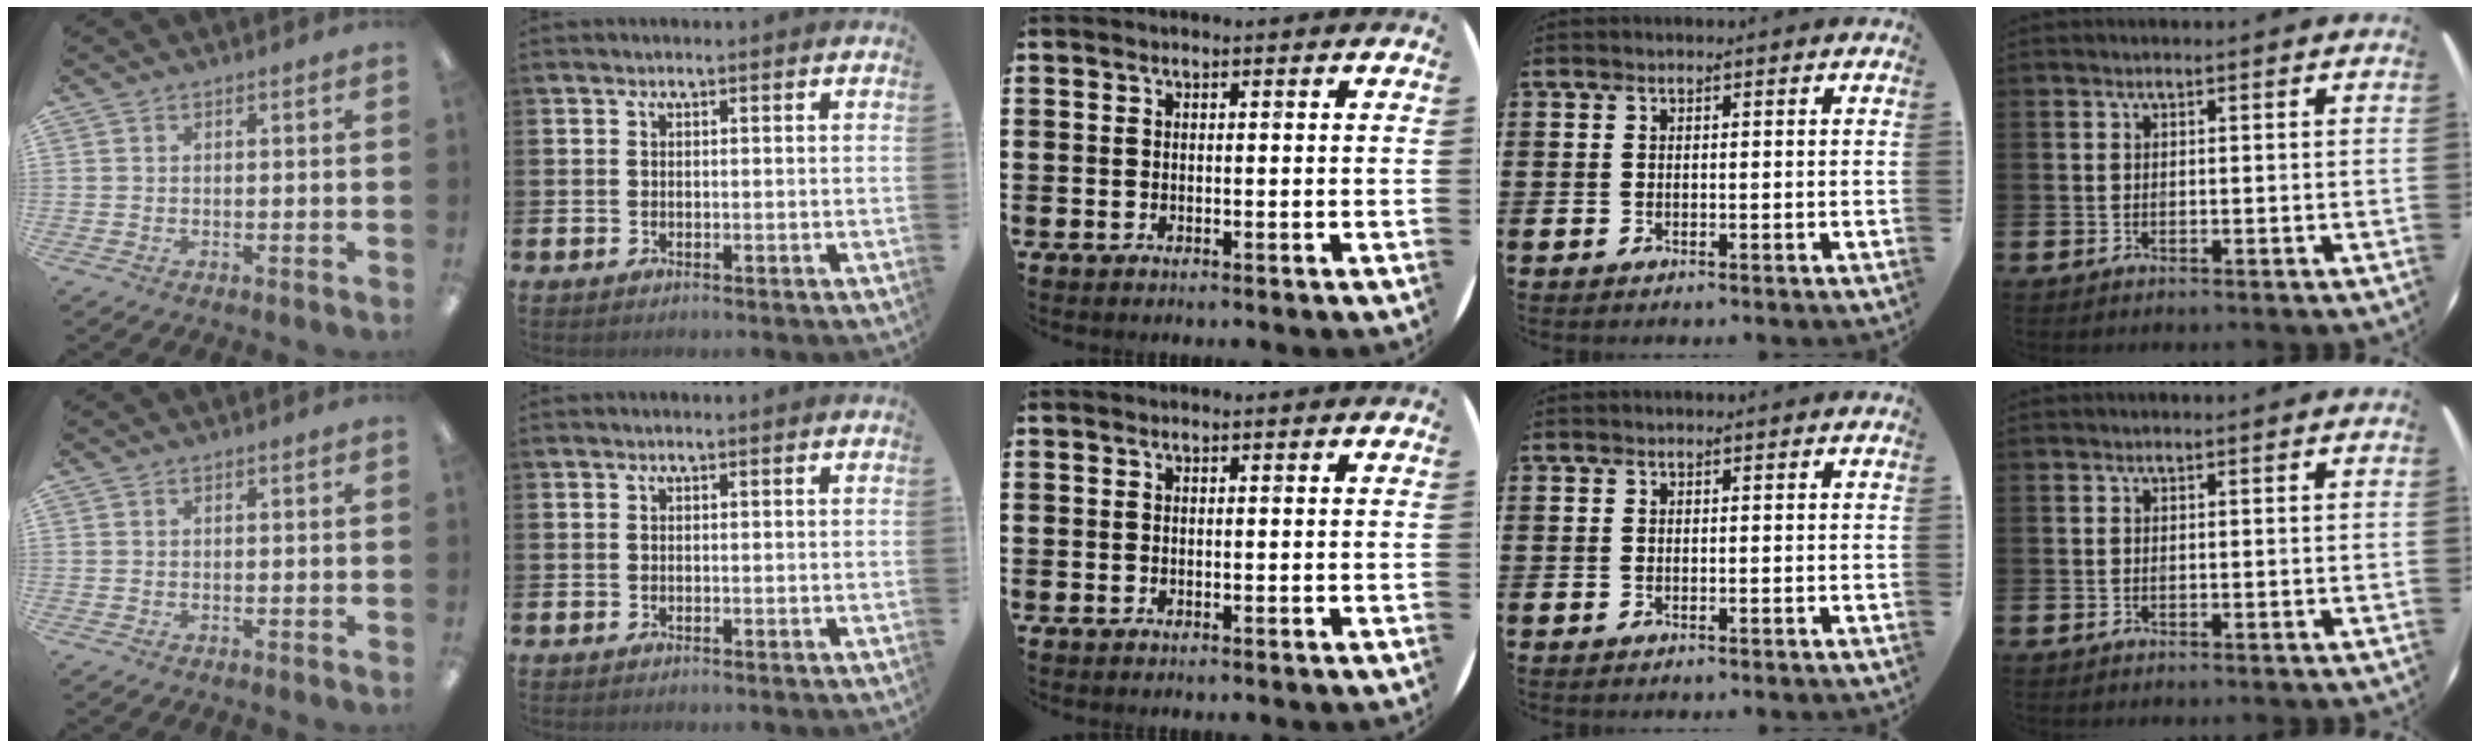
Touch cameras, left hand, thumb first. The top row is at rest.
{}